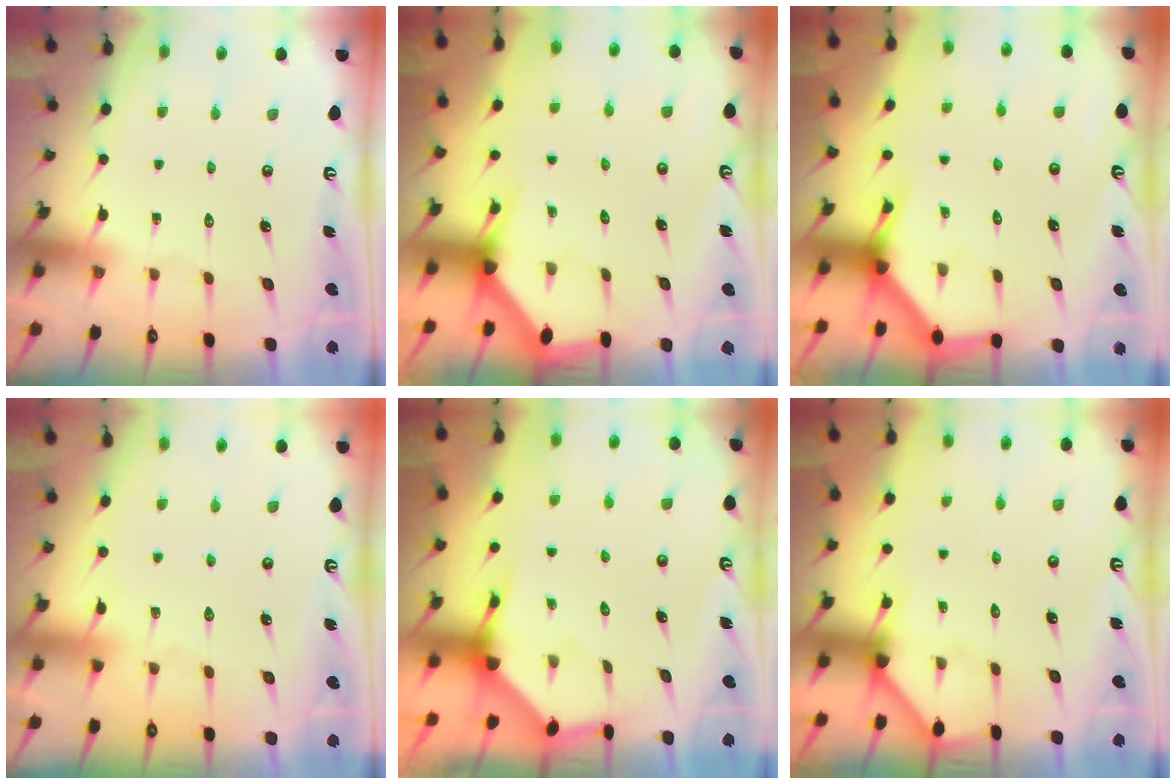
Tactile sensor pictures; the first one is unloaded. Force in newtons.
{"total": 3.0, "press": 3.0, "slide": 0.2}
{"total": 3.8, "press": 3.8, "slide": 0.2}
{"total": 4.2, "press": 4.2, "slide": 0.3}
{"total": 4.0, "press": 3.9, "slide": 0.4}
{"total": 3.4, "press": 3.4, "slide": 0.2}